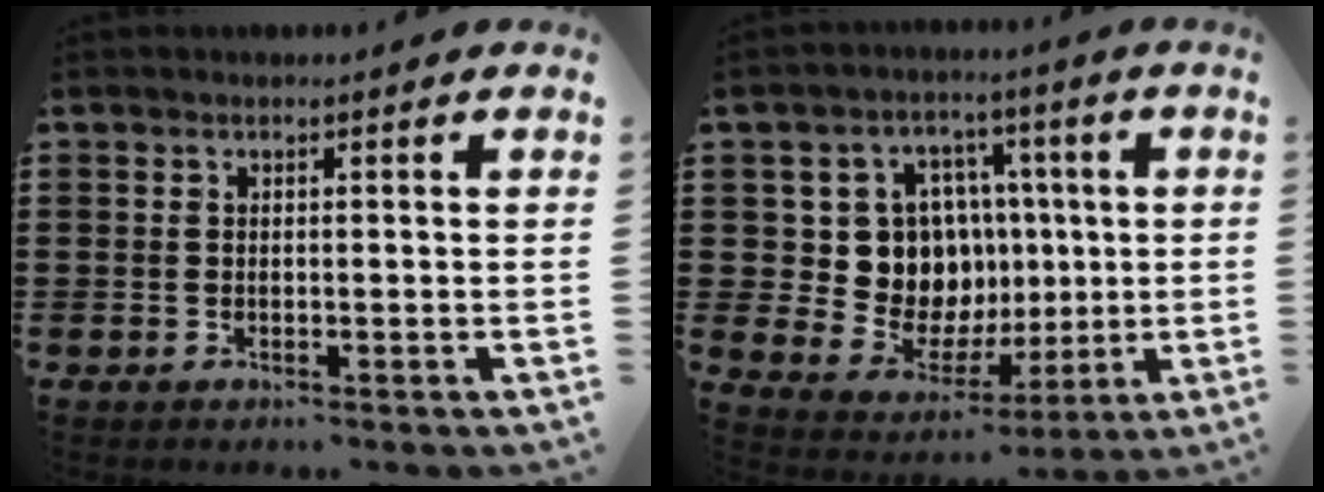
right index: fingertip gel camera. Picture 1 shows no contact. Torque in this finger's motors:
{"motor_torque": [1.88, -0.26, 0.67, 0.05]}